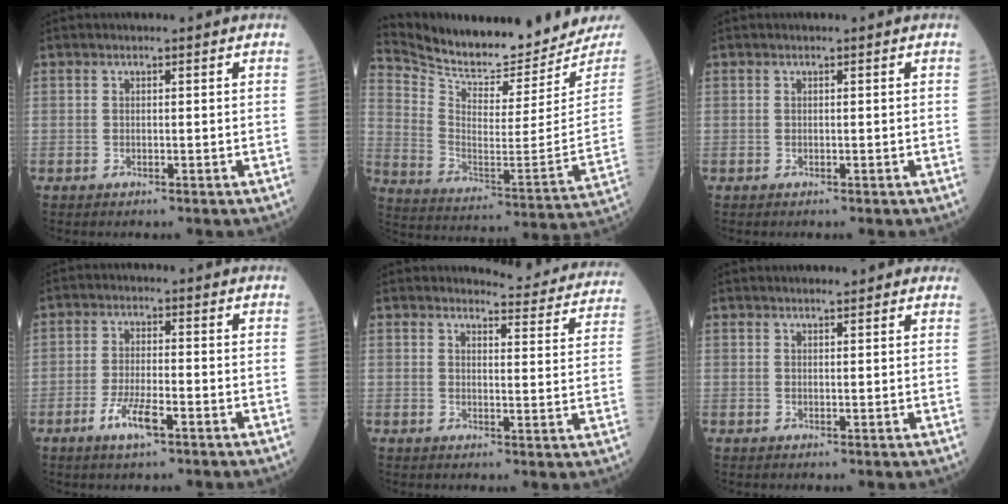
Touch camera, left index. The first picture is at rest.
{"total": 19.4, "force": [19.0, 2.1, 3.7], "torque": [-0.089, -0.083, 0.283]}
{"total": 0.0}
{"total": 5.0, "force": [-2.7, 0.9, 4.1], "torque": [-0.088, -0.004, -0.050]}
{"total": 11.5, "force": [11.3, 1.8, 1.0], "torque": [0.010, -0.057, 0.102]}
{"total": 3.7, "force": [3.3, 1.0, 1.5], "torque": [-0.017, 0.014, 0.034]}